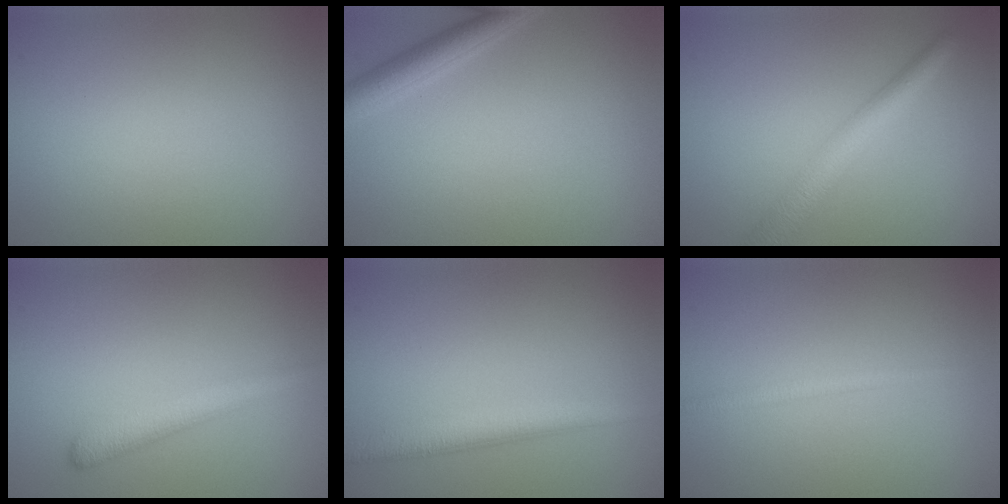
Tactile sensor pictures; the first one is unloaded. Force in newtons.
{"total": 2.7, "press": 2.7, "slide": 0.2}
{"total": 3.9, "press": 3.9, "slide": 0.1}
{"total": 2.8, "press": 2.7, "slide": 0.2}
{"total": 2.7, "press": 2.7, "slide": 0.1}
{"total": 1.2, "press": 1.2, "slide": 0.1}